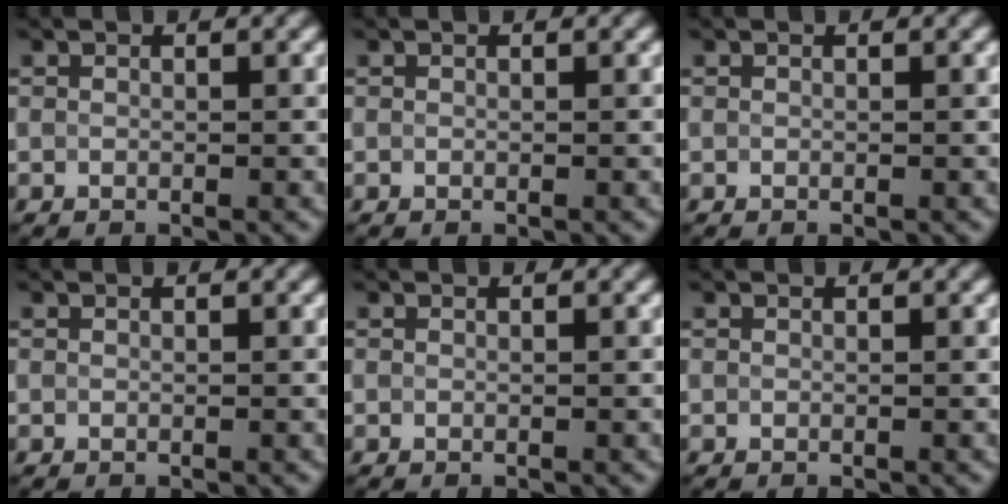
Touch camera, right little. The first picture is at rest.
{"total": 0.0}
{"total": 0.0}
{"total": 0.0}
{"total": 0.0}
{"total": 0.0}